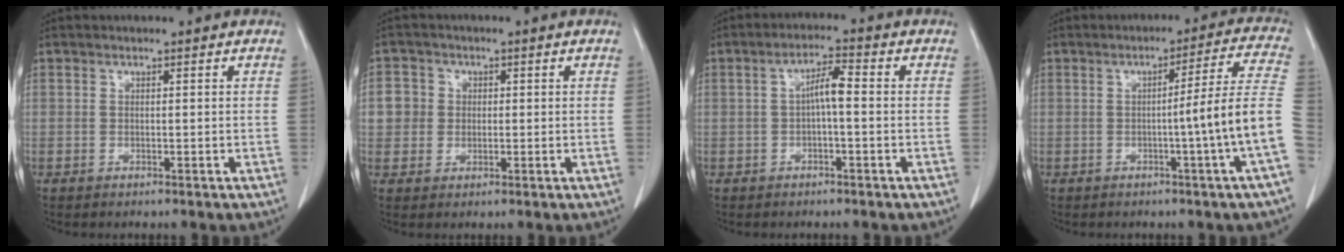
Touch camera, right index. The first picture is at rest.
{"total": 4.1, "force": [0.4, 4.0, 0.7], "torque": [-0.004, 0.010, 0.005]}
{"total": 4.0, "force": [-0.2, 0.7, 3.9], "torque": [-0.070, 0.013, -0.004]}
{"total": 10.9, "force": [-2.6, -2.5, 10.2], "torque": [-0.129, 0.005, -0.039]}